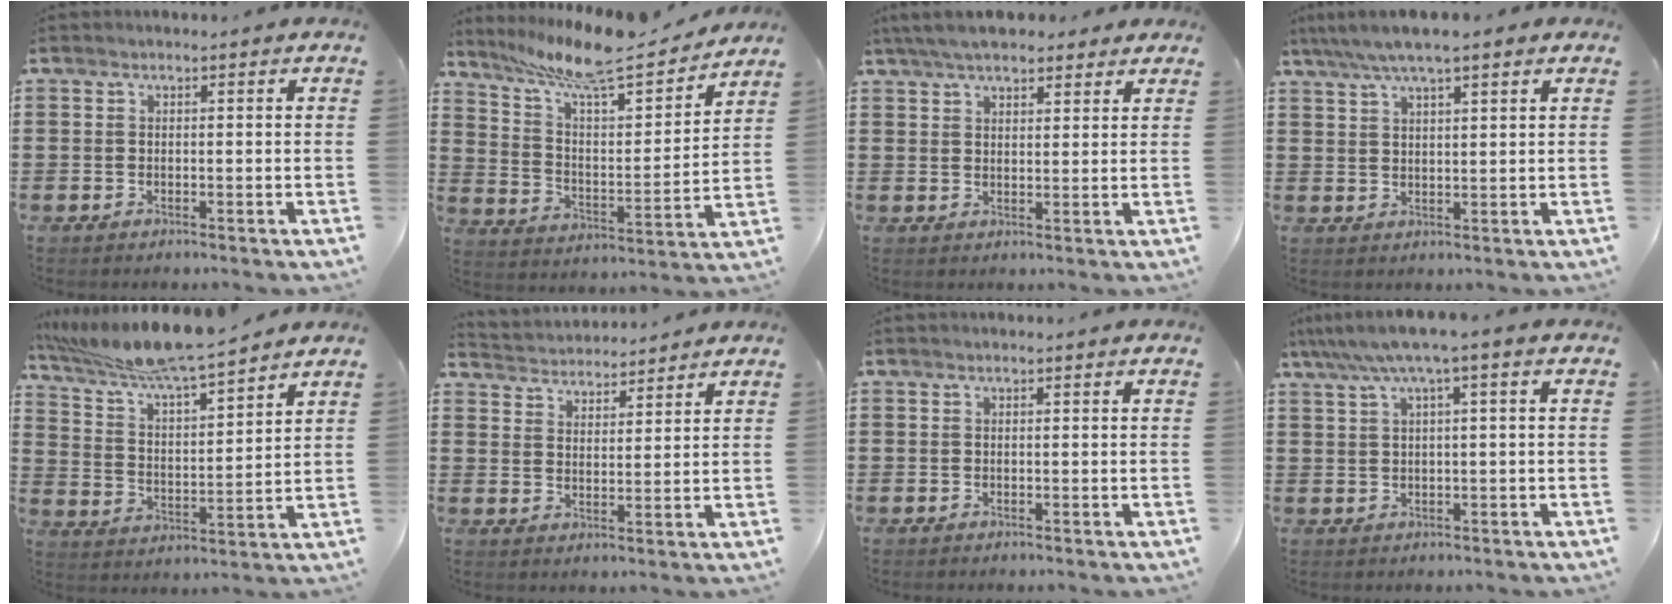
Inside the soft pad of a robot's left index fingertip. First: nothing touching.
{"total": 10.8, "force": [9.5, 1.0, 5.1], "torque": [-0.129, -0.062, 0.160]}
{"total": 5.8, "force": [5.1, 1.5, 2.2], "torque": [-0.058, -0.003, 0.096]}
{"total": 4.7, "force": [3.5, 0.7, 3.1], "torque": [-0.066, 0.000, 0.061]}
{"total": 8.5, "force": [7.9, -0.4, 3.2], "torque": [-0.096, -0.049, 0.134]}
{"total": 3.5, "force": [3.4, 0.5, -0.6], "torque": [-0.005, -0.017, 0.060]}
{"total": 0.0}
{"total": 3.9, "force": [1.3, 0.1, 3.7], "torque": [-0.074, -0.003, 0.018]}